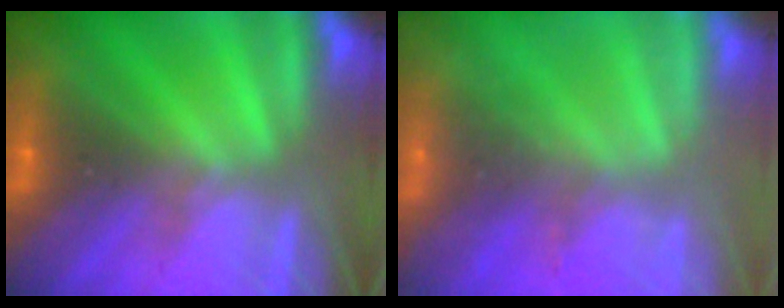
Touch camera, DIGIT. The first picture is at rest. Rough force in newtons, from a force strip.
{"total": 2.2}